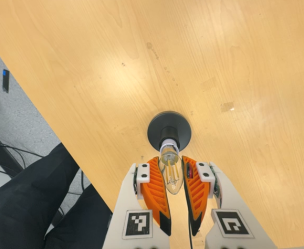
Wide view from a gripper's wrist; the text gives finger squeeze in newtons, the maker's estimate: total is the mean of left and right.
{"total": 21.2, "left": 26.8, "right": 15.7}